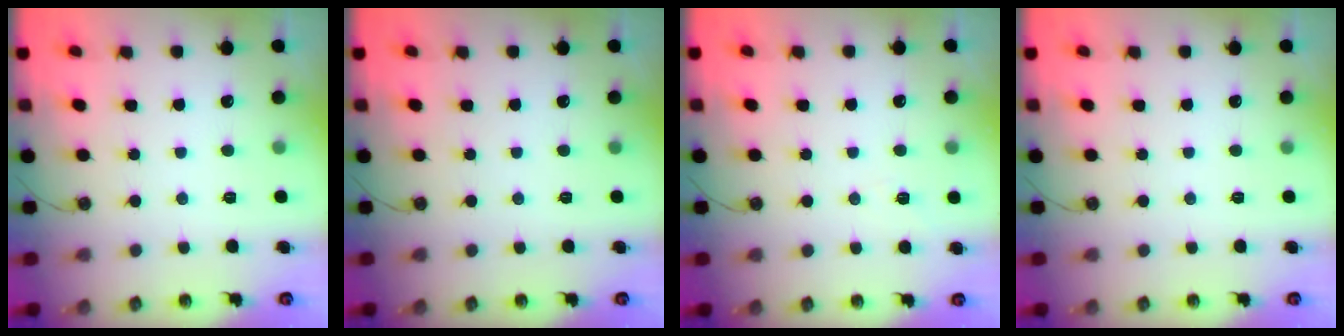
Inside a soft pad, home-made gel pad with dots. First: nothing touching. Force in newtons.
{"total": 0.0}
{"total": 3.1, "press": 2.0, "slide": 2.3}
{"total": 0.0}